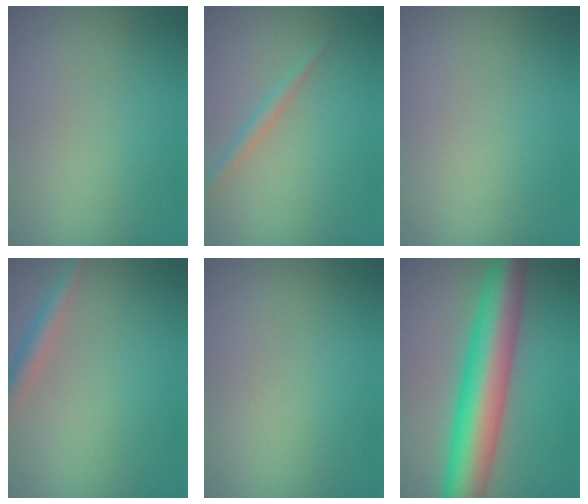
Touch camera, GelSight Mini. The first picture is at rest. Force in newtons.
{"total": 1.2, "press": 1.2, "slide": 0.0}
{"total": 0.0}
{"total": 2.3, "press": 2.3, "slide": 0.1}
{"total": 0.0}
{"total": 9.6, "press": 9.6, "slide": 0.2}